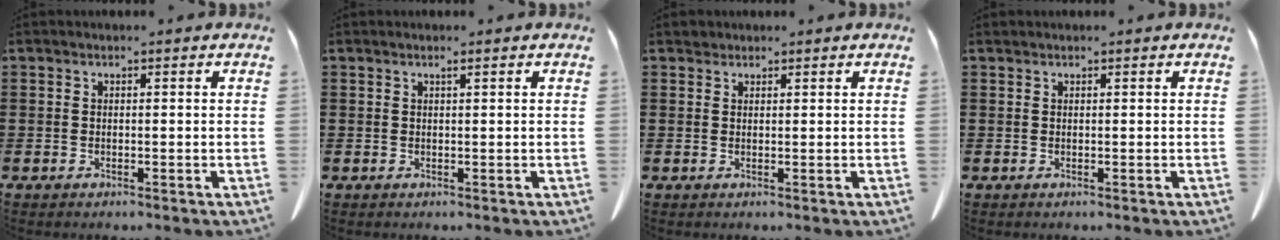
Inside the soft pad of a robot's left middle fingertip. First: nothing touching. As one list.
[{"total": 0.7, "force": [0.4, 0.0, 0.5], "torque": [-0.010, -0.002, 0.007]}, {"total": 0.9, "force": [0.8, 0.4, 0.0], "torque": [-0.003, 0.001, 0.016]}, {"total": 0.0}]